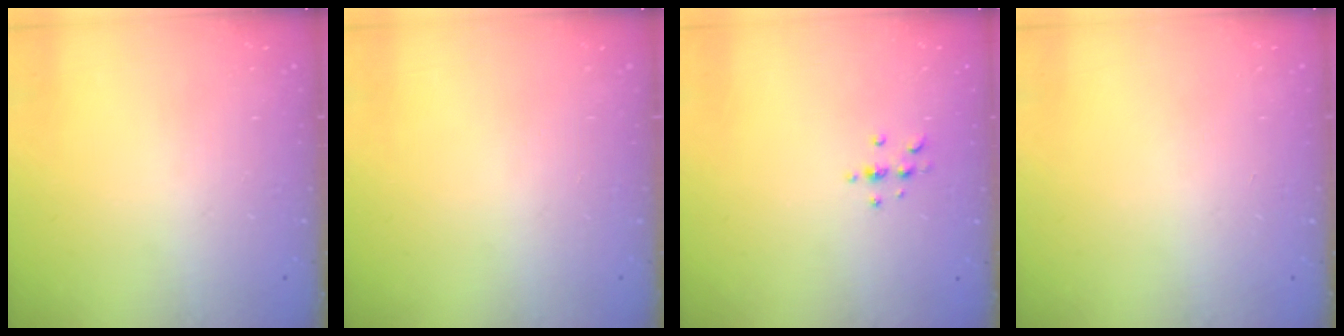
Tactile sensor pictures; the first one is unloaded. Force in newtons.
{"total": 0.0}
{"total": 2.7, "press": 2.7, "slide": 0.3}
{"total": 0.0}